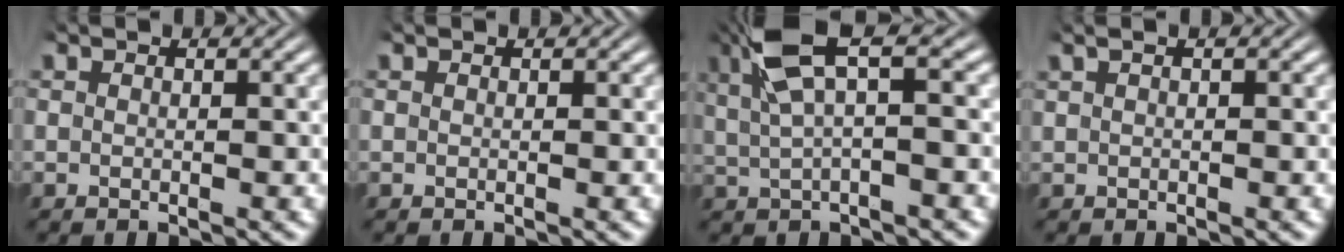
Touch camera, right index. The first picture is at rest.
{"total": 0.0}
{"total": 7.8, "force": [3.2, 3.1, 6.3], "torque": [-0.111, 0.013, 0.050]}
{"total": 1.5, "force": [0.9, 0.4, 1.2], "torque": [-0.010, 0.019, 0.007]}